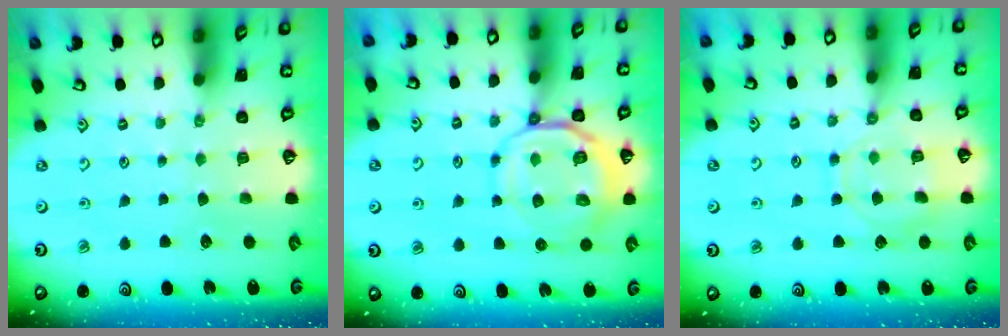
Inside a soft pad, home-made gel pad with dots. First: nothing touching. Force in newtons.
{"total": 10.2, "press": 10.0, "slide": 1.8}
{"total": 10.5, "press": 10.4, "slide": 0.8}